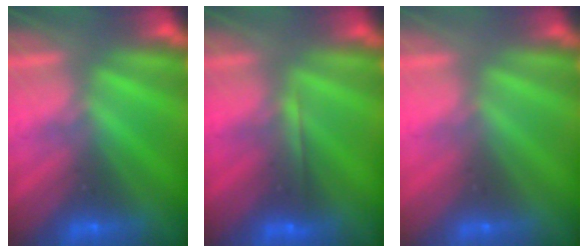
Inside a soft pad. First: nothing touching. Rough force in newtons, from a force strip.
{"total": 1.8}
{"total": 2.7}